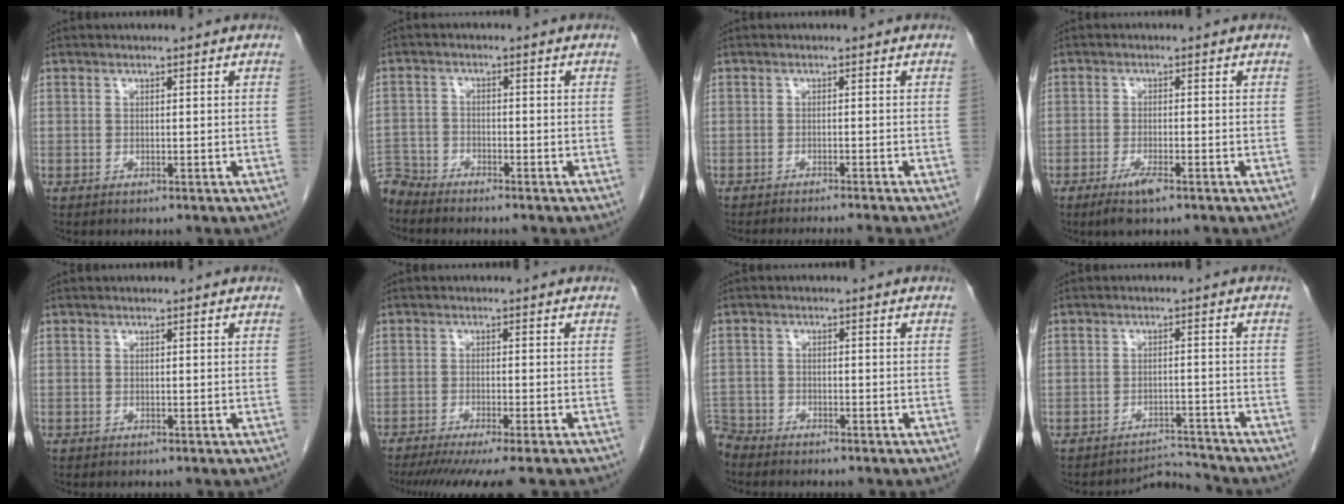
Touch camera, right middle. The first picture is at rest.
{"total": 4.8, "force": [-4.7, 0.8, -0.4], "torque": [0.012, -0.007, -0.091]}
{"total": 6.0, "force": [-5.4, -0.9, 2.3], "torque": [-0.015, -0.012, -0.076]}
{"total": 3.5, "force": [-2.2, 0.5, 2.6], "torque": [-0.055, -0.006, -0.040]}
{"total": 0.0}
{"total": 11.0, "force": [-9.3, -0.5, 5.7], "torque": [-0.060, -0.030, -0.138]}
{"total": 3.5, "force": [-3.4, 0.8, -0.3], "torque": [0.005, -0.008, -0.067]}
{"total": 3.7, "force": [-3.3, -0.4, -1.7], "torque": [0.036, 0.008, -0.047]}